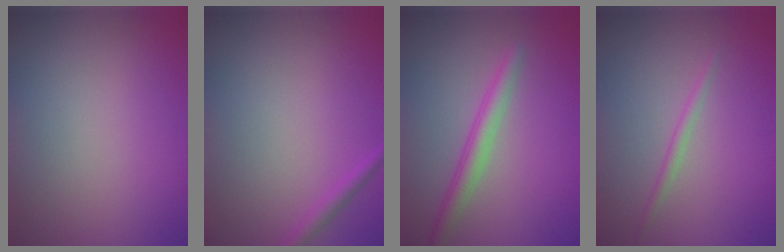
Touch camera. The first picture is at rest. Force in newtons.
{"total": 1.1, "press": 1.1, "slide": 0.1}
{"total": 2.8, "press": 2.8, "slide": 0.0}
{"total": 1.0, "press": 1.0, "slide": 0.0}